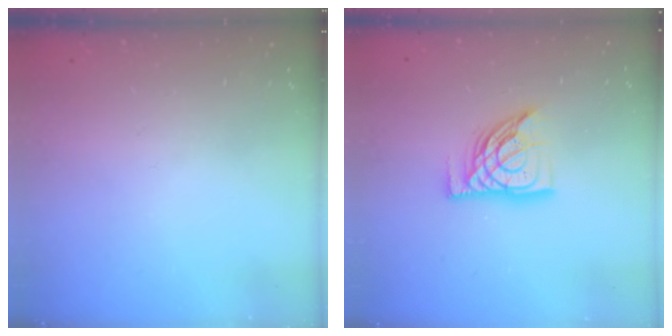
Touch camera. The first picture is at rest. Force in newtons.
{"total": 11.3, "press": 11.3, "slide": 1.3}